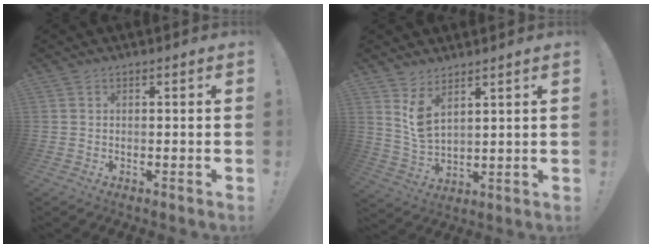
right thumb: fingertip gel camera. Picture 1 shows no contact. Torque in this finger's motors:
{"motor_torque": [0.06, 0.16, 0.42, 0.14, 0.05]}